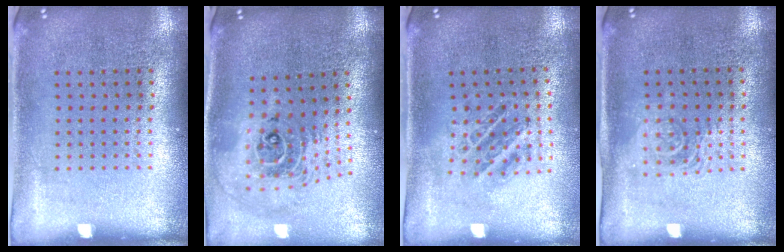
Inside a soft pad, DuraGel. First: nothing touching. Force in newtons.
{"total": 2.4, "press": 1.8, "slide": 1.6}
{"total": 1.0, "press": 1.0, "slide": 0.1}
{"total": 1.4, "press": 1.2, "slide": 0.7}